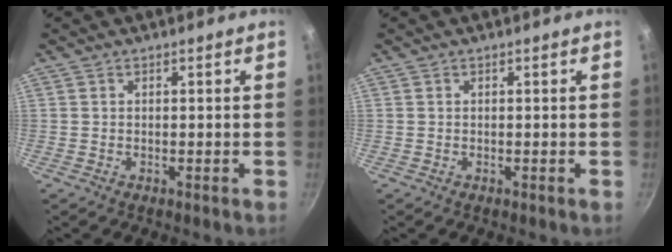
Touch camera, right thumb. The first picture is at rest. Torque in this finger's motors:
{"motor_torque": [-0.01, 0.00, 0.00, 0.00, 0.00]}